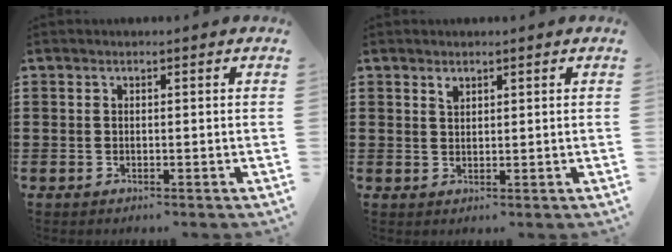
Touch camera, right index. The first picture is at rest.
{"total": 1.3, "force": [1.1, 0.6, 0.5], "torque": [-0.004, -0.002, 0.019]}